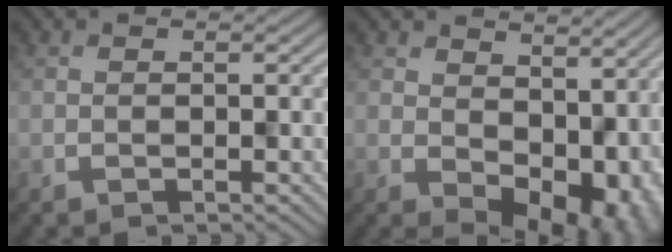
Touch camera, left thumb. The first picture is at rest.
{"total": 10.2, "force": [0.6, 7.0, 7.4], "torque": [-0.094, -0.035, 0.034]}